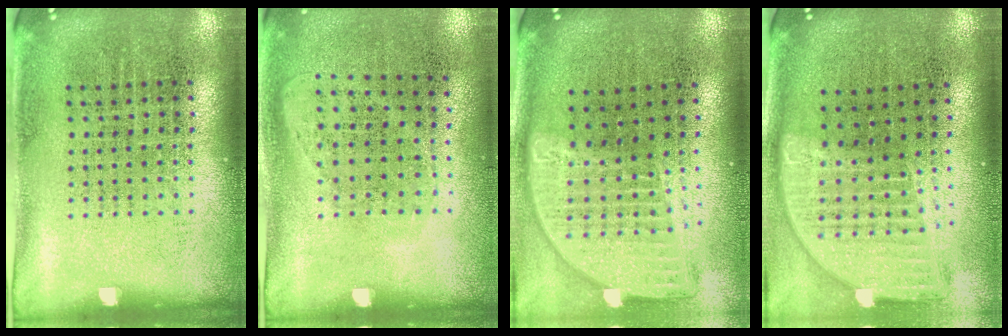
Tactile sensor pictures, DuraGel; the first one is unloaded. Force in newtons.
{"total": 1.1, "press": 0.9, "slide": 0.6}
{"total": 1.9, "press": 1.6, "slide": 1.1}
{"total": 1.9, "press": 1.5, "slide": 1.2}